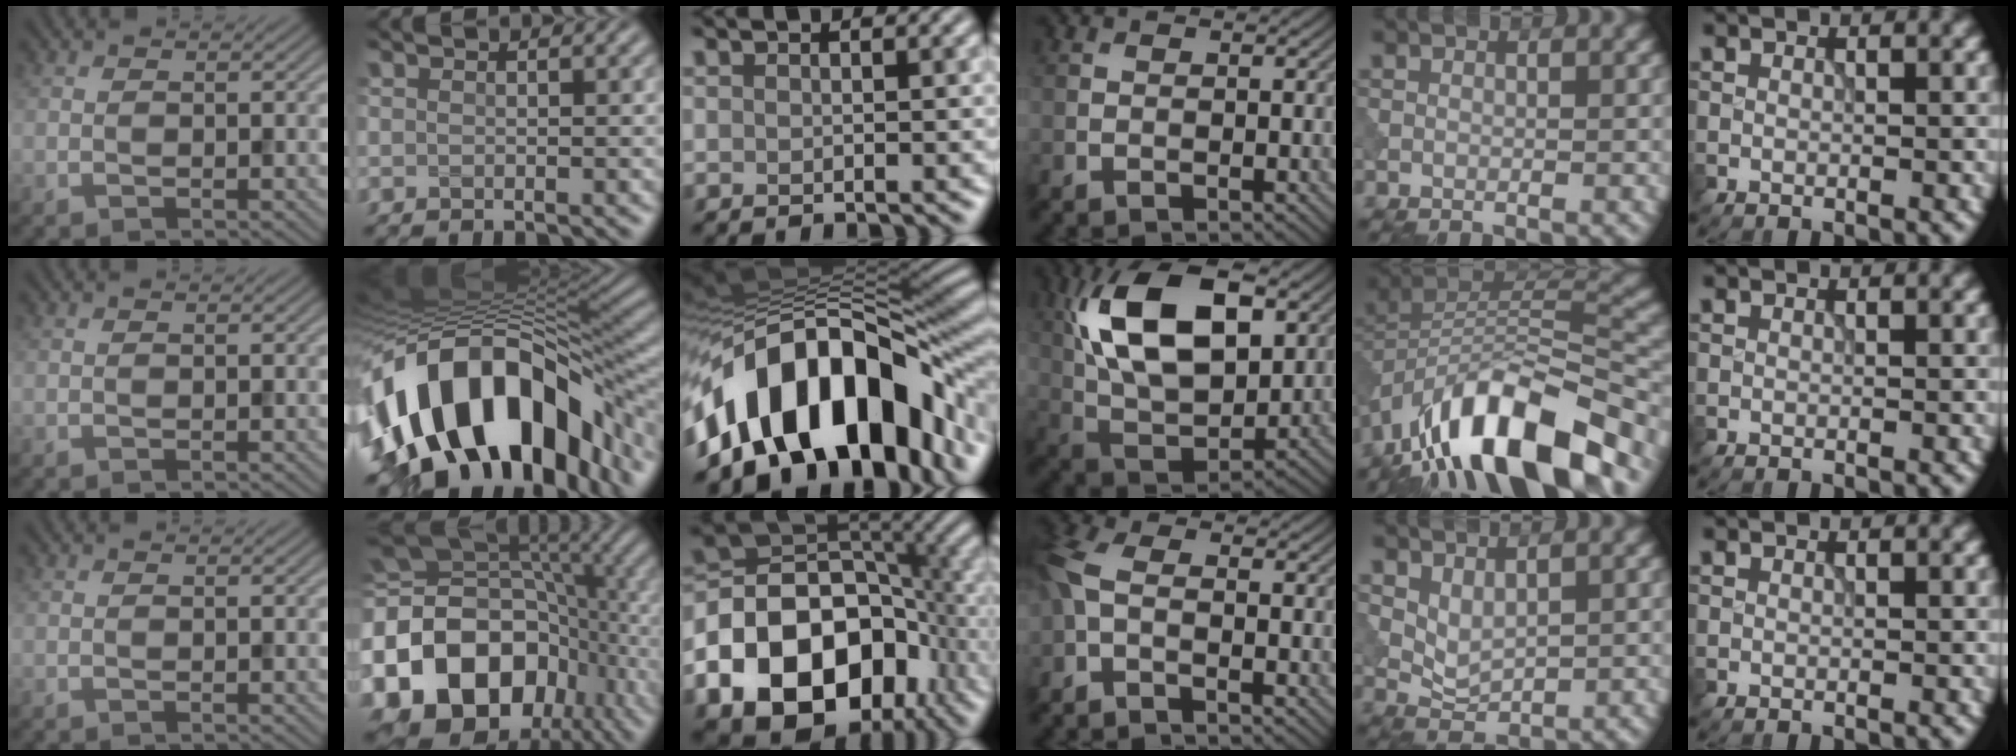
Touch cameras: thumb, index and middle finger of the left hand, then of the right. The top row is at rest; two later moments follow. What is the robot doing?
{"motion": "insert", "object": "peg toy"}